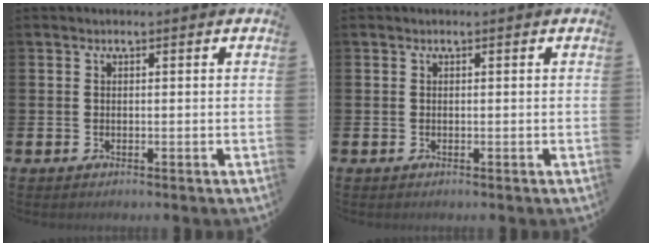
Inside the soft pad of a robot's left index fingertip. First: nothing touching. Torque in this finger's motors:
{"motor_torque": [-0.01, 0.01, 0.00, 0.00]}